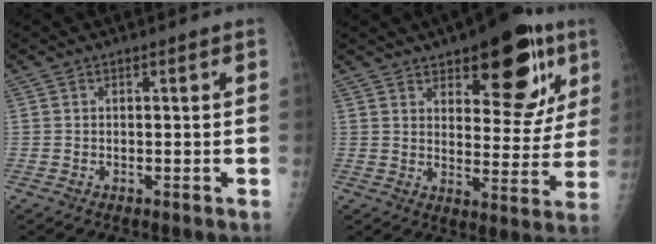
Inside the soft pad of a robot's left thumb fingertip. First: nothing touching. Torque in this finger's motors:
{"motor_torque": [0.20, 0.38, 0.19, -0.34, 0.07]}